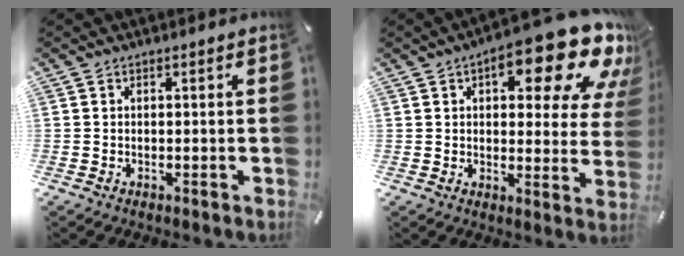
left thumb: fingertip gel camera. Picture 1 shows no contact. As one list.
[{"total": 20.0, "force": [10.8, 8.3, 14.7], "torque": [-0.180, -0.069, 0.170]}]